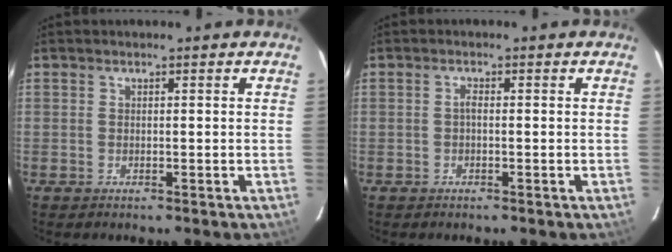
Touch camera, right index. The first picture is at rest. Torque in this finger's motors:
{"motor_torque": [0.11, -0.05, 0.17, 0.03]}